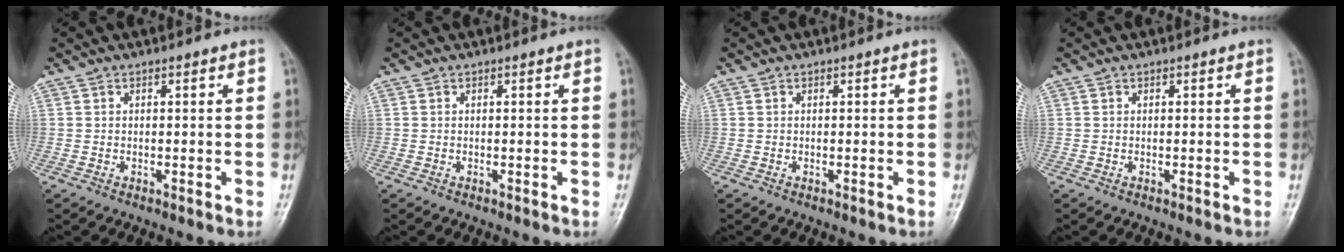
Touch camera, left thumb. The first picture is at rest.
{"total": 0.0}
{"total": 0.0}
{"total": 0.0}